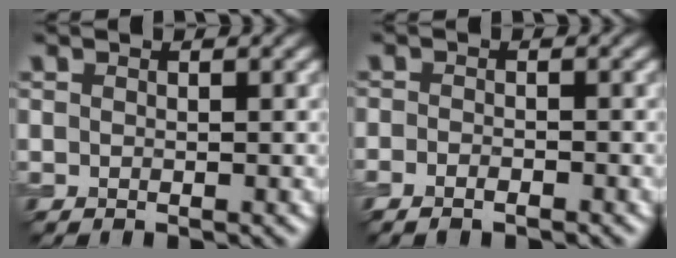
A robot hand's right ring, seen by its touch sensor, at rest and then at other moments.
{"total": 1.3, "force": [-1.2, 0.3, 0.5], "torque": [-0.011, -0.002, -0.026]}